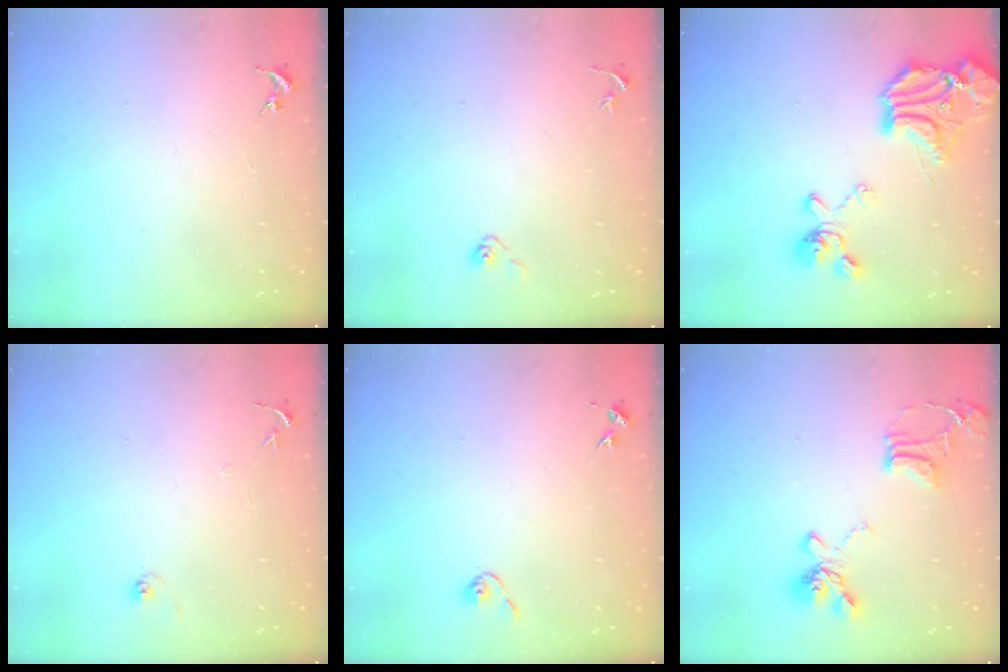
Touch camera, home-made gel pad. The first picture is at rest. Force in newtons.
{"total": 3.5, "press": 3.4, "slide": 0.8}
{"total": 23.4, "press": 23.3, "slide": 2.7}
{"total": 6.0, "press": 5.9, "slide": 0.6}
{"total": 3.8, "press": 3.8, "slide": 0.3}
{"total": 18.1, "press": 18.0, "slide": 1.8}